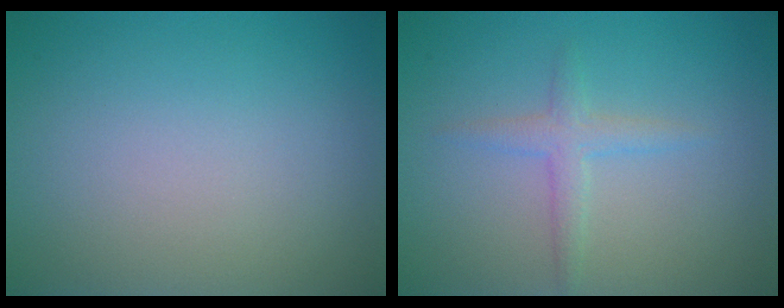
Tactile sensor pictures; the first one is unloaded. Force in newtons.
{"total": 1.9, "press": 1.9, "slide": 0.1}